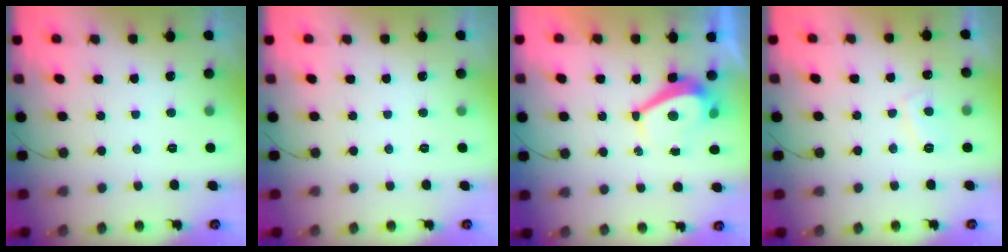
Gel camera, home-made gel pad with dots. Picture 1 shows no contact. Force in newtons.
{"total": 0.0}
{"total": 5.1, "press": 5.1, "slide": 0.5}
{"total": 3.5, "press": 3.4, "slide": 0.6}